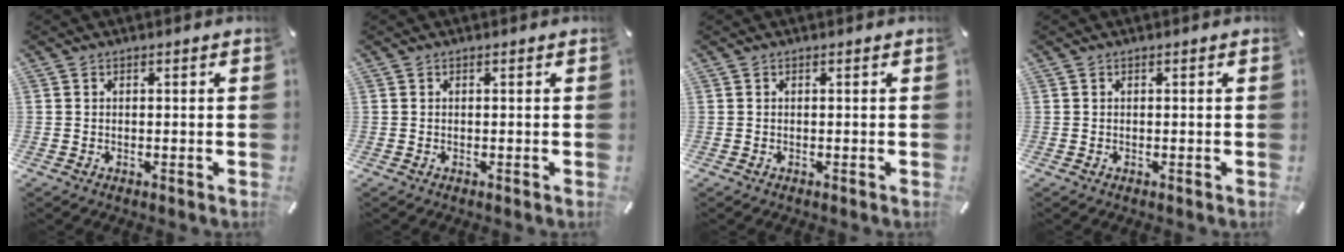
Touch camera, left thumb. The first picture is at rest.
{"total": 0.0}
{"total": 0.0}
{"total": 0.0}